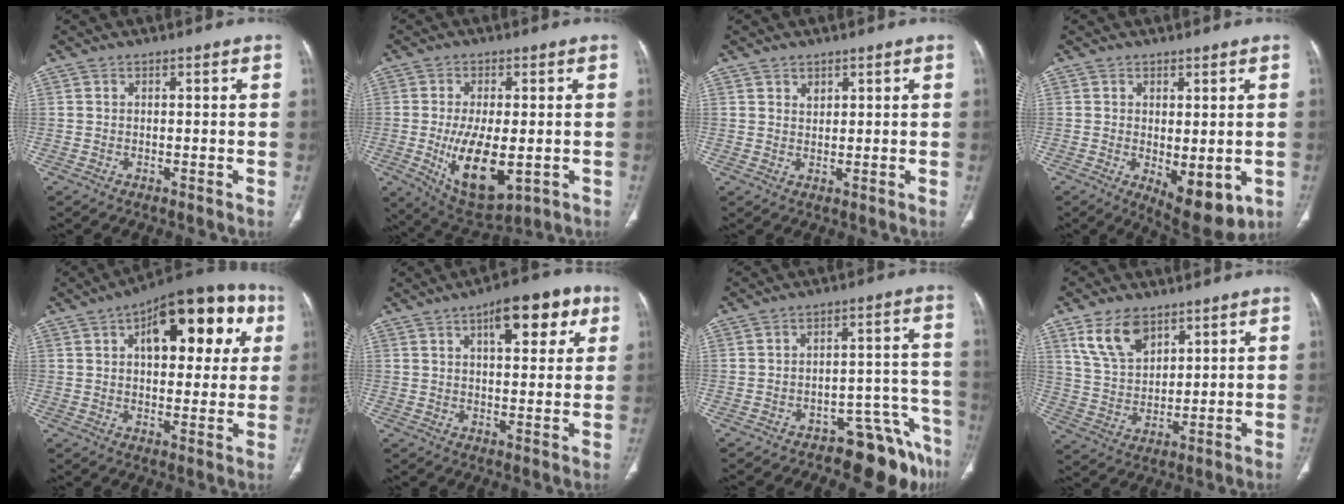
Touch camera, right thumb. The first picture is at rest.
{"total": 12.9, "force": [-2.6, 6.0, 11.1], "torque": [-0.183, -0.020, -0.027]}
{"total": 1.6, "force": [1.1, 1.1, 0.4], "torque": [0.005, -0.008, 0.018]}
{"total": 8.9, "force": [-2.0, 4.1, 7.6], "torque": [-0.086, -0.016, -0.013]}
{"total": 21.5, "force": [7.3, 10.5, 17.3], "torque": [-0.194, 0.015, 0.097]}
{"total": 12.5, "force": [5.7, 5.2, 9.8], "torque": [-0.099, -0.005, 0.073]}
{"total": 10.4, "force": [-8.4, 4.4, 4.2], "torque": [-0.002, 0.102, -0.119]}
{"total": 9.7, "force": [5.9, 5.6, 5.3], "torque": [-0.083, -0.027, 0.123]}